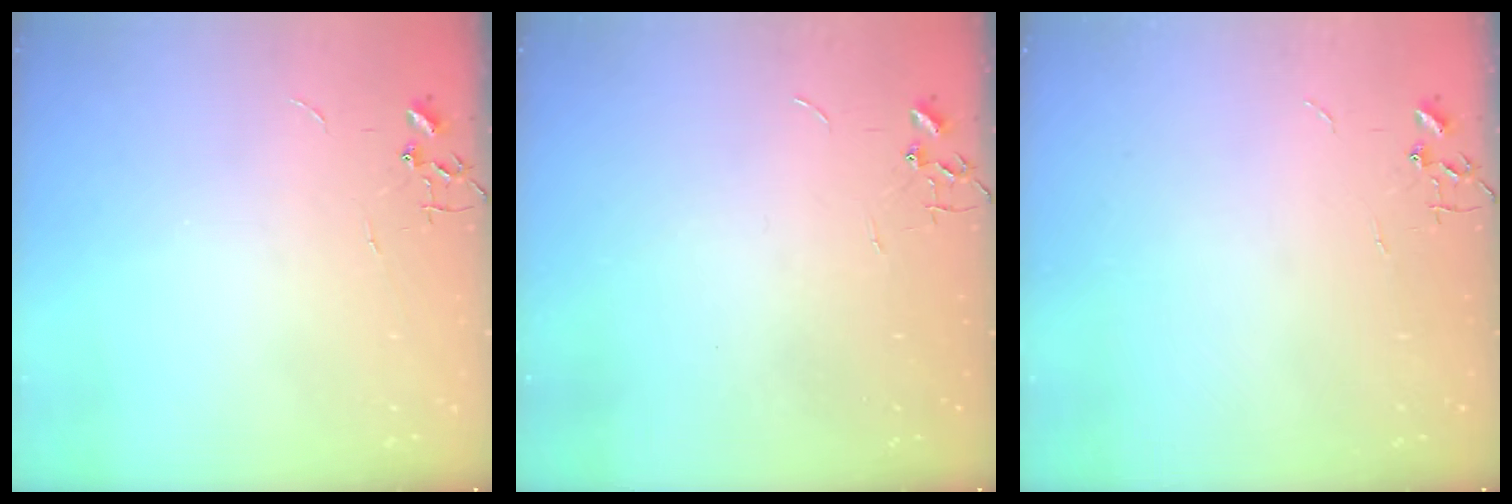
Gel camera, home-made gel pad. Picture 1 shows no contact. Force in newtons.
{"total": 0.0}
{"total": 0.0}